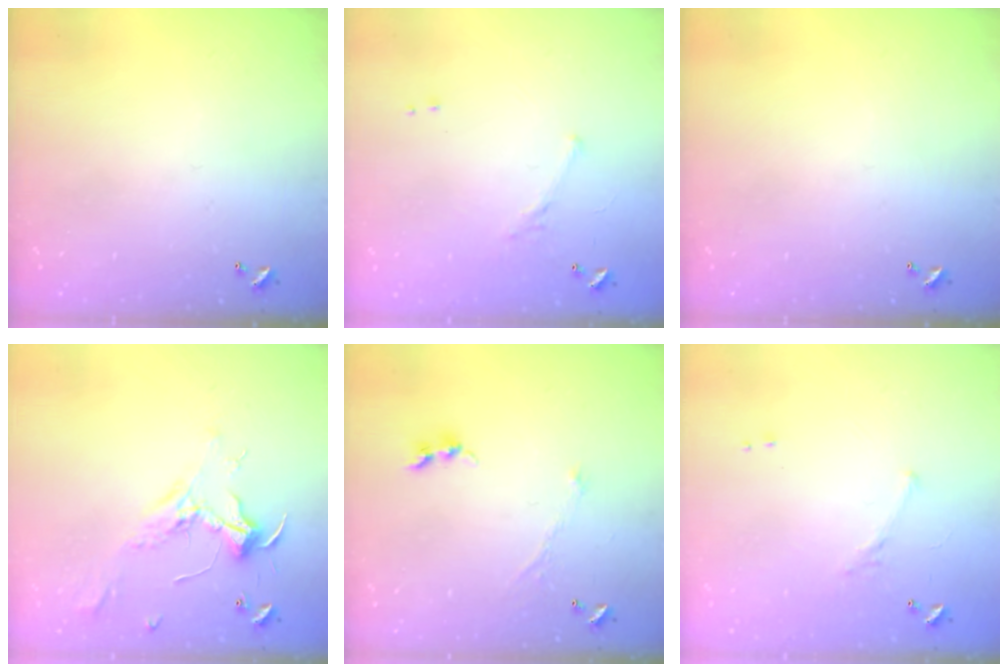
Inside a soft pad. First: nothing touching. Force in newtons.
{"total": 5.9, "press": 5.9, "slide": 0.8}
{"total": 0.0}
{"total": 2.3, "press": 2.2, "slide": 0.7}
{"total": 1.2, "press": 1.2, "slide": 0.1}
{"total": 5.9, "press": 5.9, "slide": 0.8}